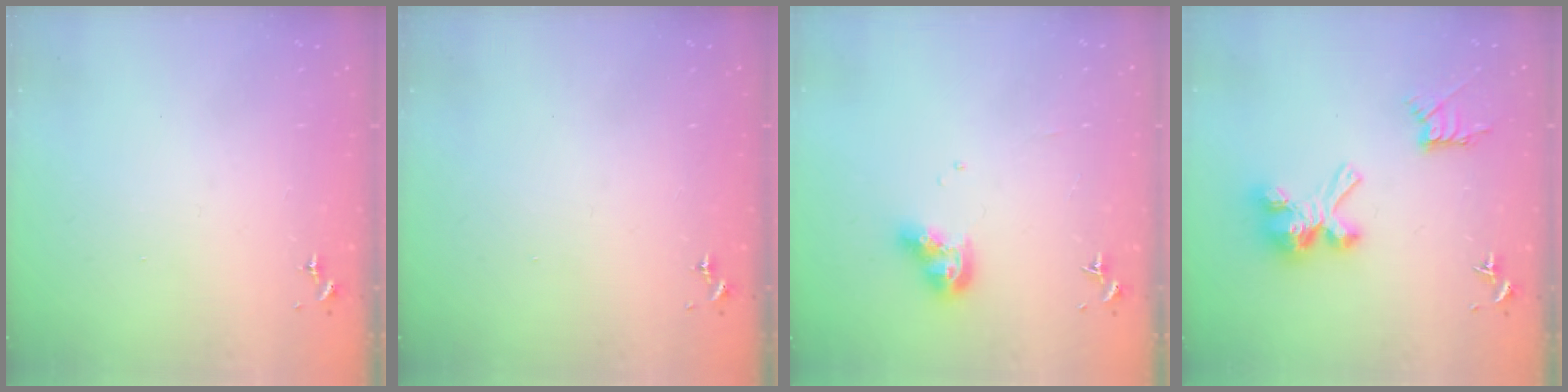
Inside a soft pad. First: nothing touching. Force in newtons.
{"total": 0.0}
{"total": 10.1, "press": 10.0, "slide": 1.1}
{"total": 14.4, "press": 14.4, "slide": 0.9}